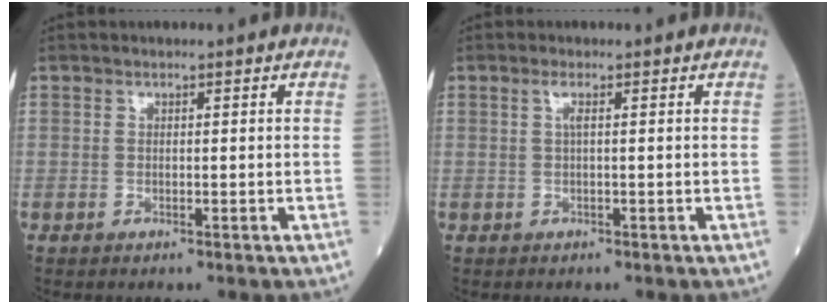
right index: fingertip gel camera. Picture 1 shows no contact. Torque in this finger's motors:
{"motor_torque": [0.33, 0.12, 0.00, 0.03]}